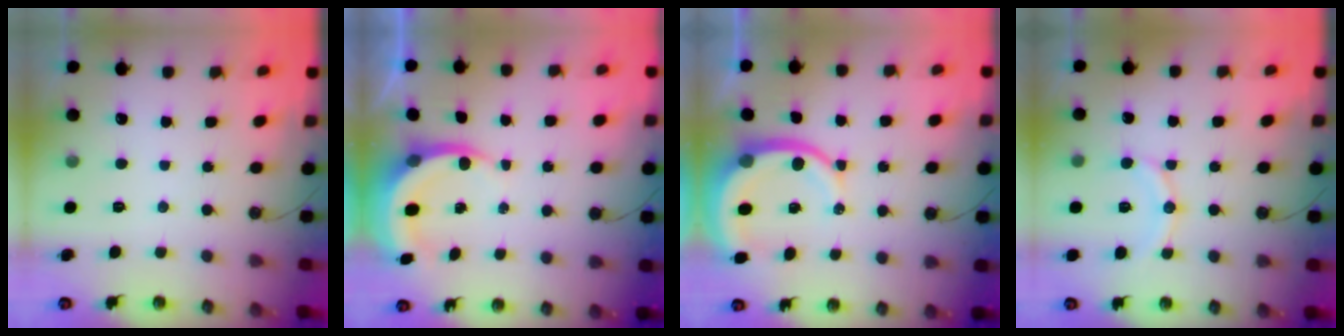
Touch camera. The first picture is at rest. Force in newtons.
{"total": 5.5, "press": 5.4, "slide": 0.4}
{"total": 10.6, "press": 10.5, "slide": 1.2}
{"total": 9.6, "press": 9.2, "slide": 2.8}